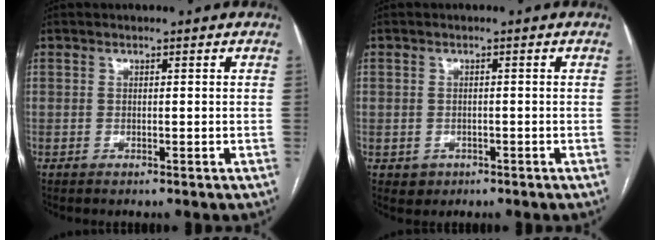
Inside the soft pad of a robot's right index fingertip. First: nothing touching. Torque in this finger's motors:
{"motor_torque": [-0.42, 0.08, -1.05, -0.21]}